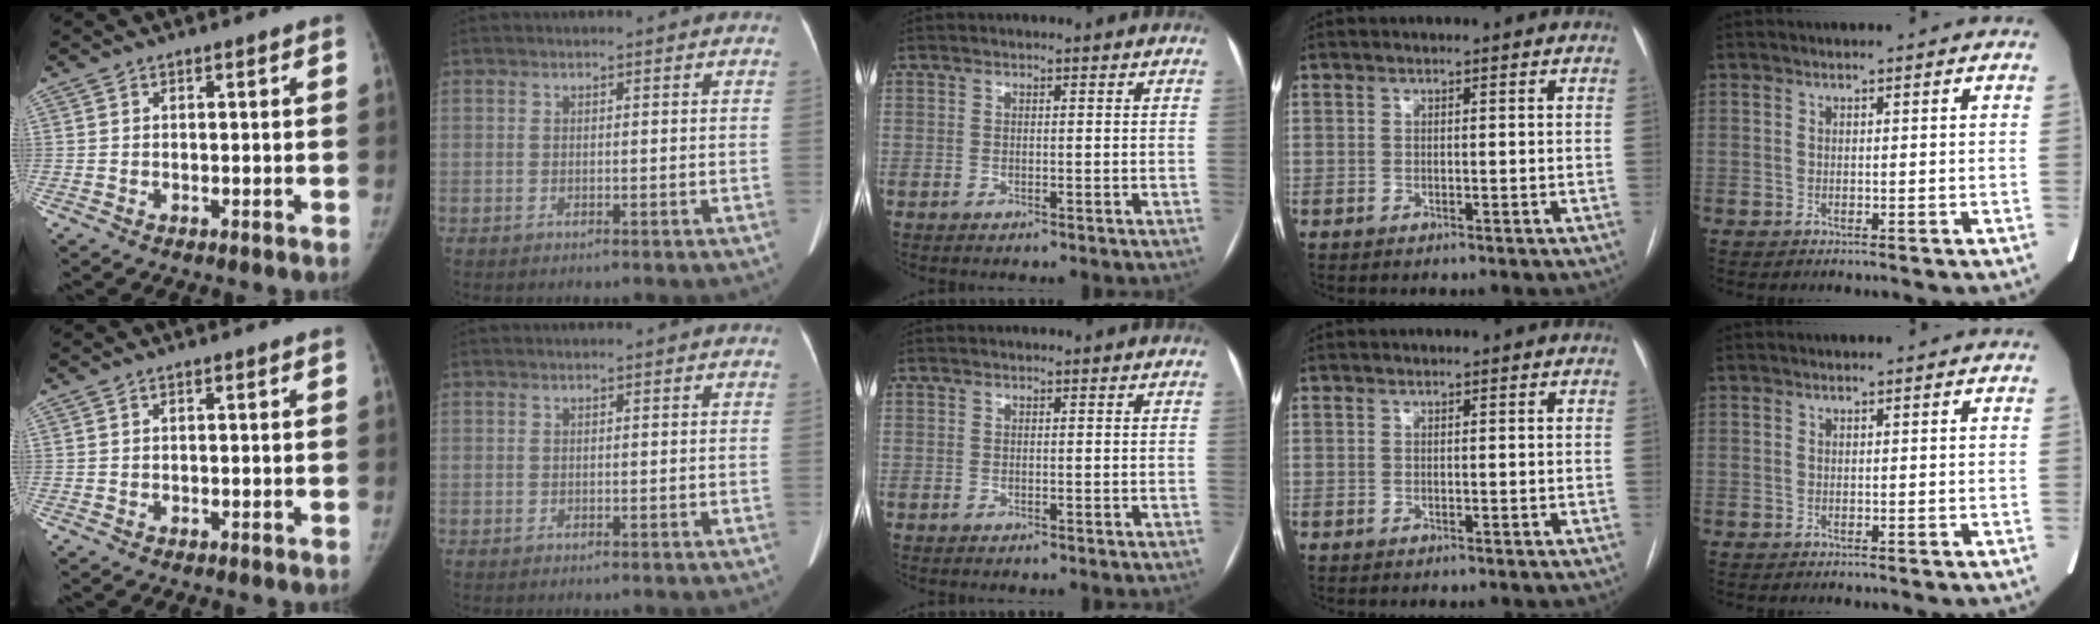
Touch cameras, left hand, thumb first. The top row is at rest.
{}